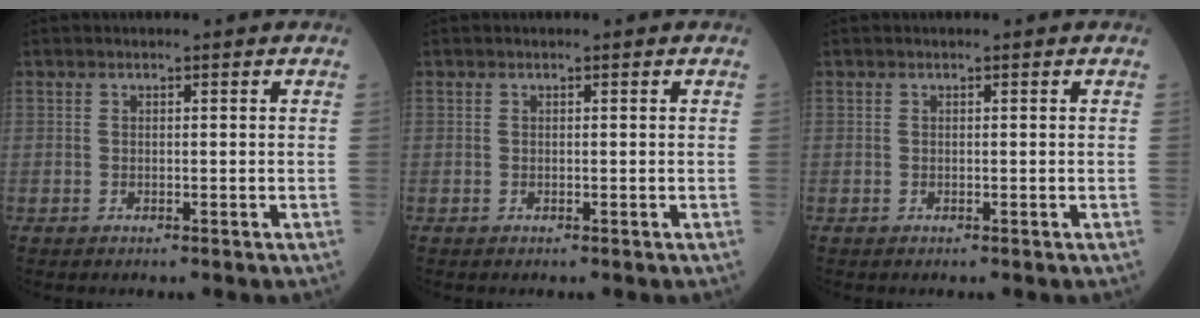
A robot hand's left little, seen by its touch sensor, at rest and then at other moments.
{"total": 0.0}
{"total": 0.0}